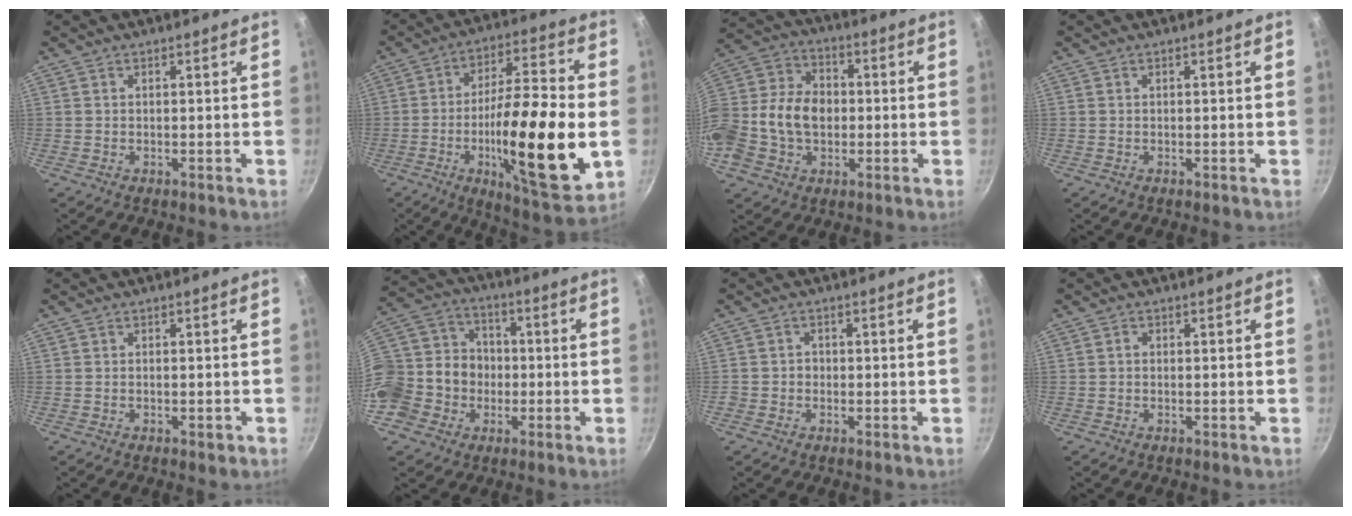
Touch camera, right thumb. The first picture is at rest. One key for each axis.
{"total": 23.8, "fx": -4.6, "fy": 6.3, "fz": 22.5, "tx": -0.357, "ty": 0.017, "tz": -0.073}
{"total": 19.2, "fx": -2.2, "fy": 14.3, "fz": 12.6, "tx": -0.239, "ty": 0.045, "tz": -0.050}
{"total": 0.0}
{"total": 1.3, "fx": -0.5, "fy": 0.6, "fz": 1.1, "tx": -0.017, "ty": 0.001, "tz": -0.009}
{"total": 18.0, "fx": -4.2, "fy": 15.7, "fz": 7.6, "tx": -0.146, "ty": 0.048, "tz": -0.076}
{"total": 1.7, "fx": -0.6, "fy": 1.5, "fz": 0.4, "tx": 0.002, "ty": 0.005, "tz": -0.011}
{"total": 0.5, "fx": -0.1, "fy": 0.4, "fz": 0.2, "tx": -0.004, "ty": 0.004, "tz": -0.002}